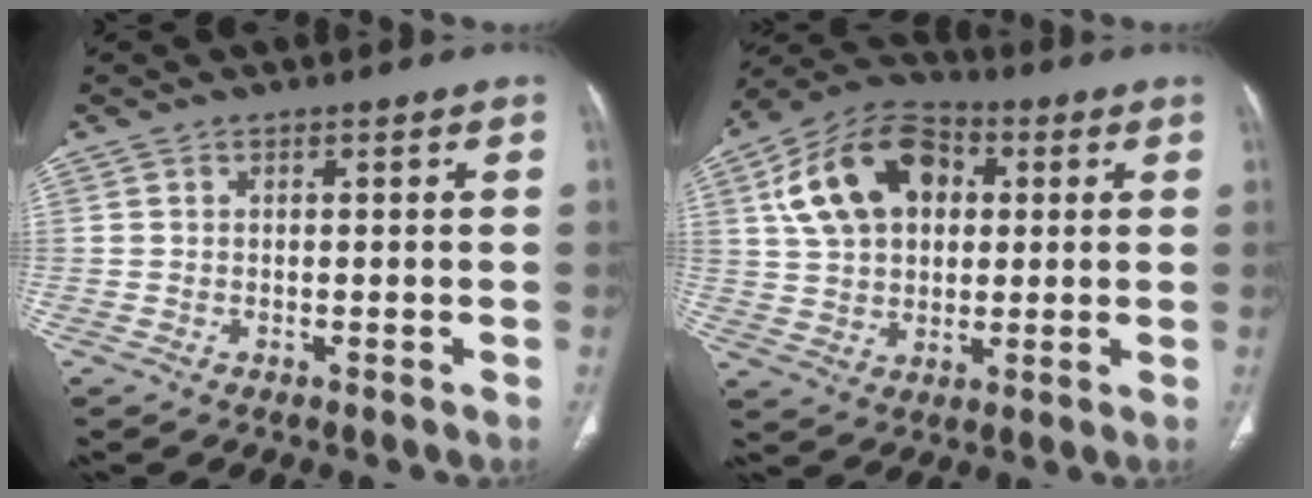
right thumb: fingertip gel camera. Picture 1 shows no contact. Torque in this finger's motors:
{"motor_torque": [-0.46, 0.87, 0.96, 0.08, 0.15]}